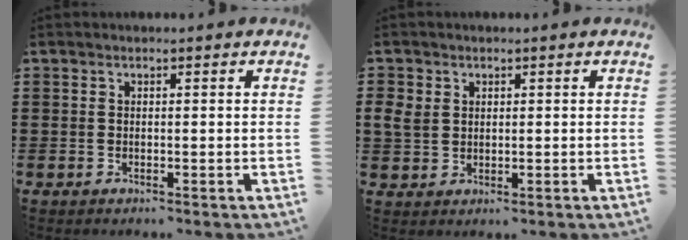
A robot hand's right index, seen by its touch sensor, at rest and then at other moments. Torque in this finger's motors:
{"motor_torque": [-0.08, 0.09, 0.06, 0.03]}